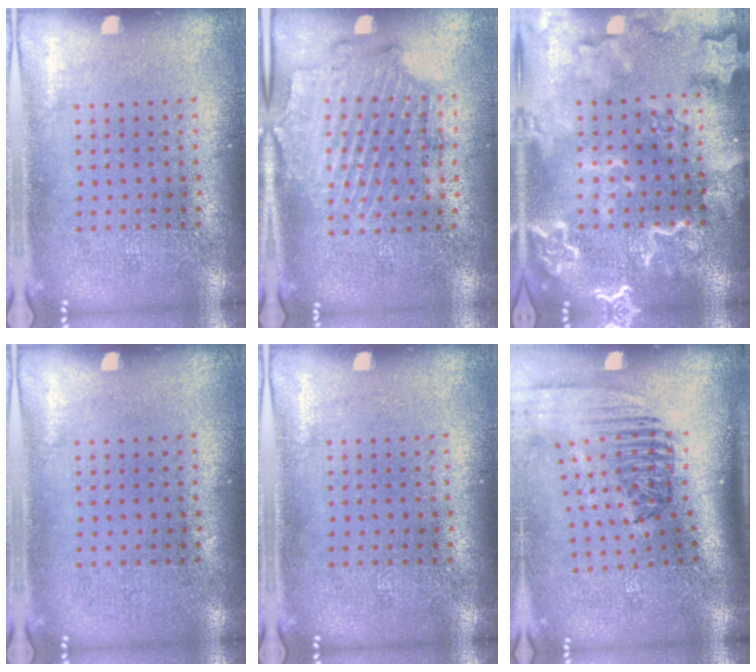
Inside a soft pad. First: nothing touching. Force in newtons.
{"total": 1.8, "press": 1.6, "slide": 0.7}
{"total": 4.7, "press": 4.6, "slide": 0.6}
{"total": 0.0}
{"total": 0.0}
{"total": 2.4, "press": 1.6, "slide": 1.7}